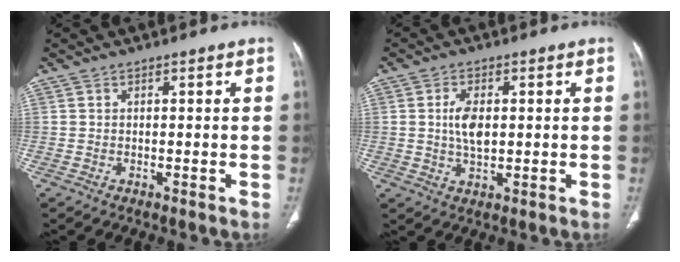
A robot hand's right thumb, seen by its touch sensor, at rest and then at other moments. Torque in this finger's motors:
{"motor_torque": [0.68, 0.87, 0.83, -0.02, 0.05]}